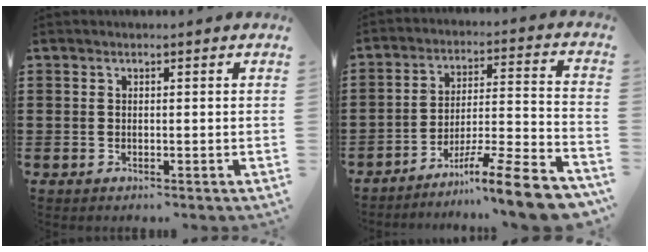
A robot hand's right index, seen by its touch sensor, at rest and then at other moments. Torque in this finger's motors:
{"motor_torque": [1.51, -0.63, 0.53, 0.06]}